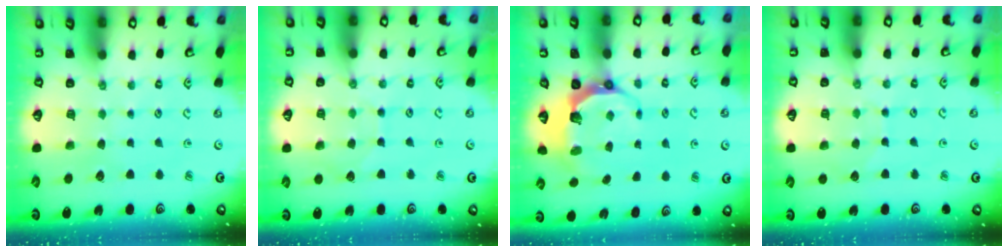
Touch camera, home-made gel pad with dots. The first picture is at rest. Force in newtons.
{"total": 6.1, "press": 6.1, "slide": 0.6}
{"total": 7.2, "press": 6.0, "slide": 4.1}
{"total": 4.9, "press": 4.9, "slide": 0.5}